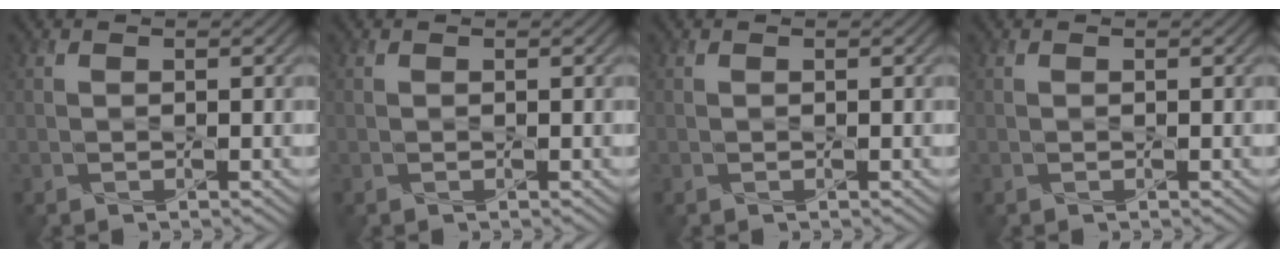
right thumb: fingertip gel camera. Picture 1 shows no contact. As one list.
[{"total": 0.0}, {"total": 0.0}, {"total": 0.0}]